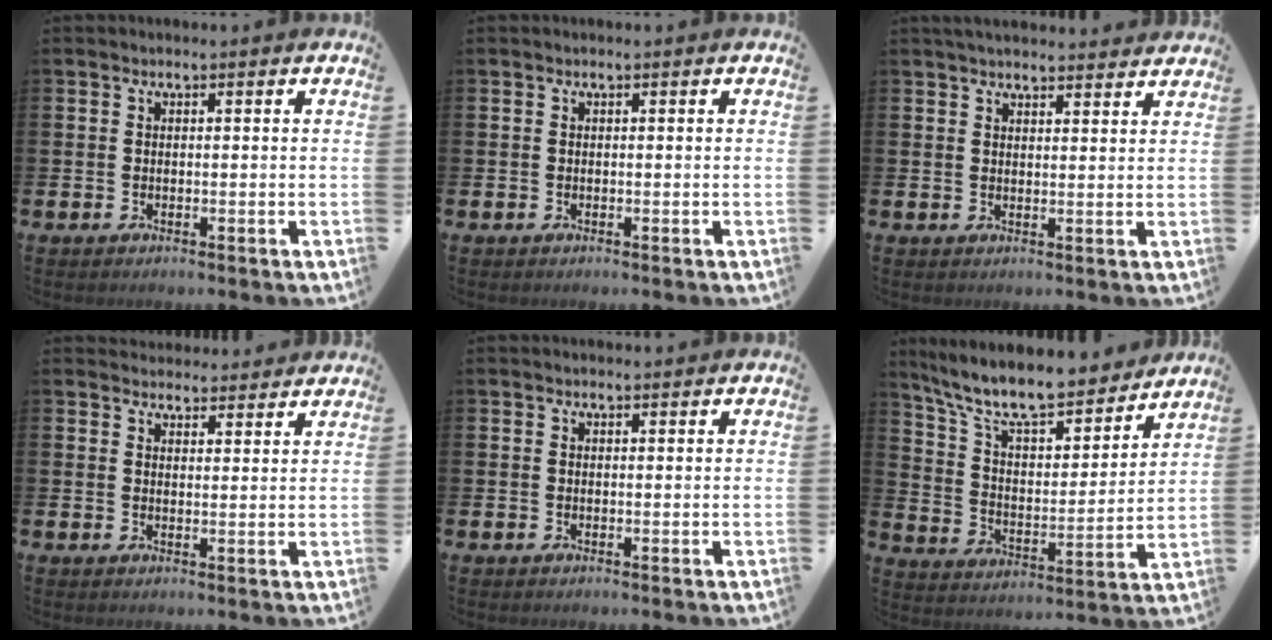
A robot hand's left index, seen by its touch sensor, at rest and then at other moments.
{"total": 0.0}
{"total": 3.5, "force": [3.4, 0.4, 0.5], "torque": [-0.017, -0.012, 0.063]}
{"total": 3.4, "force": [3.3, 0.8, -0.2], "torque": [0.005, -0.018, 0.060]}
{"total": 0.6, "force": [0.5, 0.0, 0.2], "torque": [0.008, -0.004, 0.007]}
{"total": 11.2, "force": [10.0, 2.6, 4.4], "torque": [-0.127, -0.066, 0.173]}